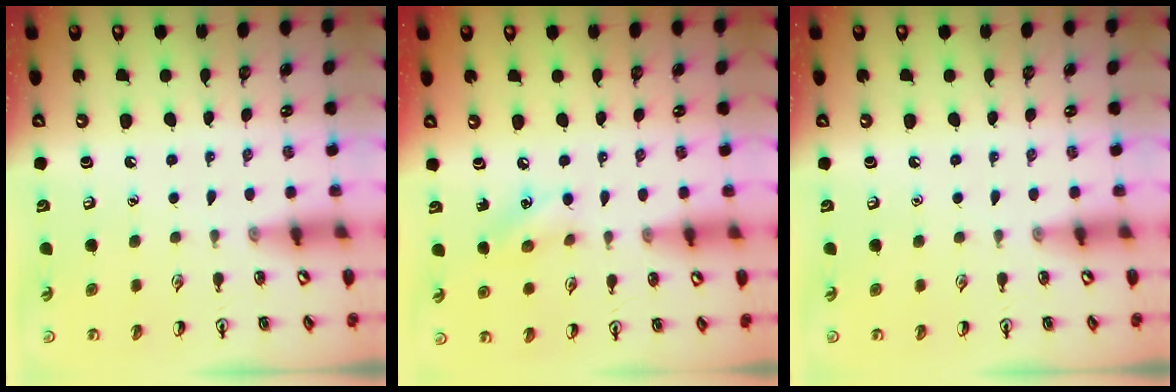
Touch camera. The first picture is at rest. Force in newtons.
{"total": 6.7, "press": 6.5, "slide": 1.5}
{"total": 0.0}